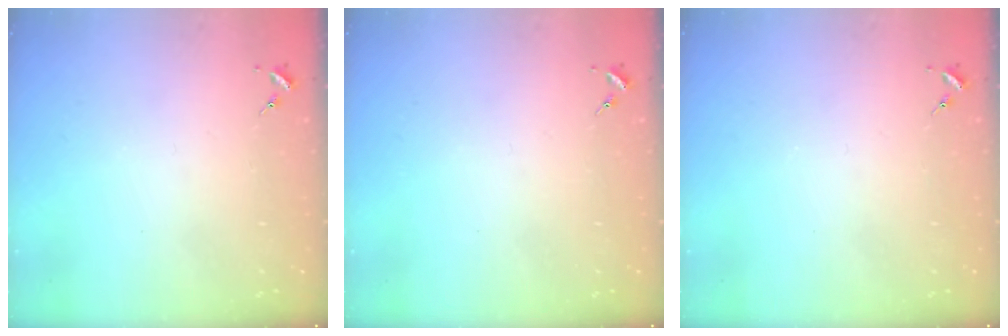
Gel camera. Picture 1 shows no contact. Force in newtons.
{"total": 0.0}
{"total": 0.0}